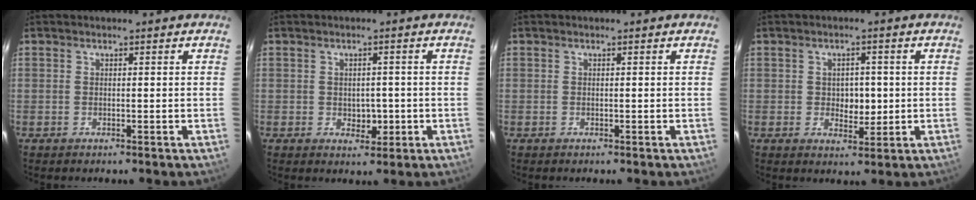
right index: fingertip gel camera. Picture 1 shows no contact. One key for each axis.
{"total": 3.0, "fx": -0.6, "fy": 2.1, "fz": 2.1, "tx": -0.023, "ty": 0.002, "tz": -0.001}
{"total": 0.0}
{"total": 3.9, "fx": 0.0, "fy": 2.5, "fz": 3.0, "tx": -0.036, "ty": 0.001, "tz": 0.006}